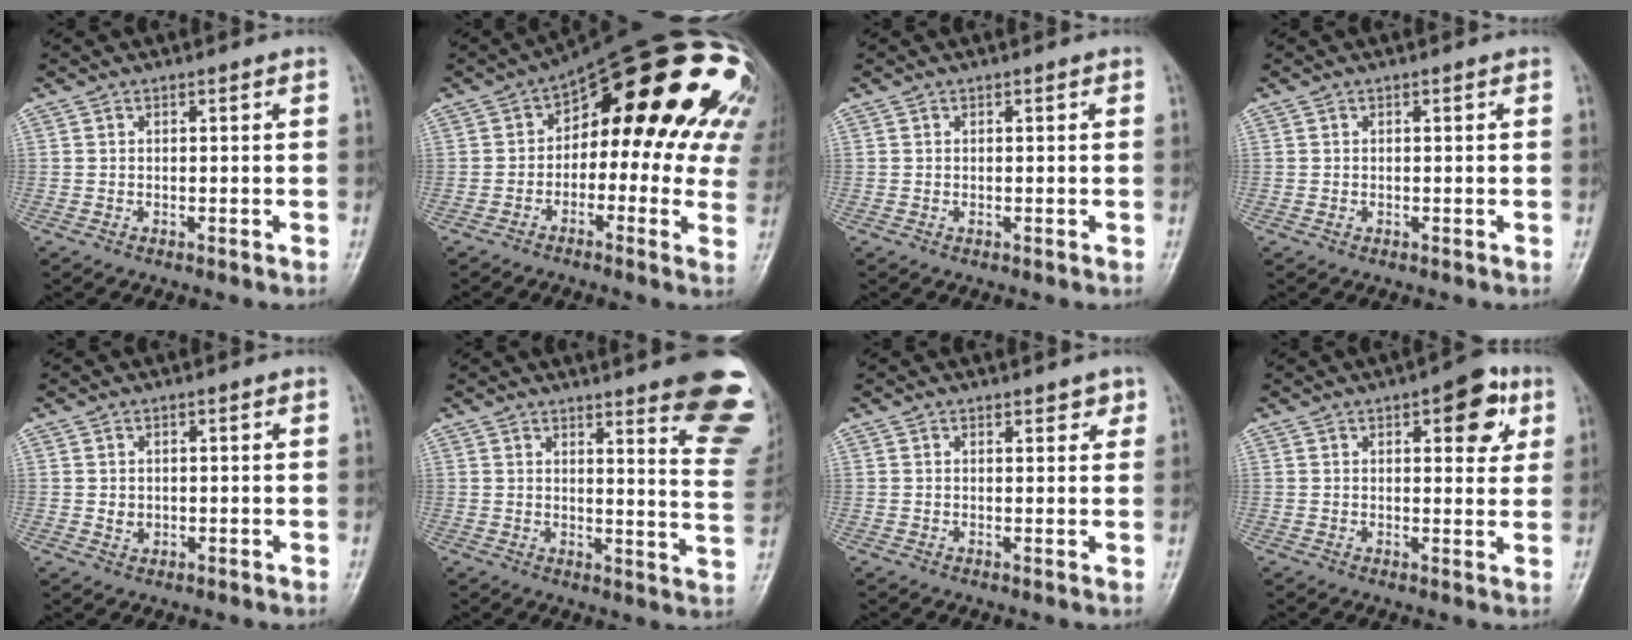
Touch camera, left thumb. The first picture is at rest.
{"total": 25.6, "force": [5.1, 12.7, 21.6], "torque": [-0.227, 0.051, 0.063]}
{"total": 0.7, "force": [0.0, 0.5, 0.5], "torque": [-0.006, 0.005, 0.001]}
{"total": 0.8, "force": [-0.1, 0.6, 0.5], "torque": [-0.005, 0.006, -0.003]}
{"total": 2.0, "force": [0.0, 1.7, 1.0], "torque": [-0.007, 0.003, 0.004]}
{"total": 18.1, "force": [12.2, 3.3, 13.0], "torque": [-0.133, -0.079, 0.134]}
{"total": 2.1, "force": [1.3, 1.2, 1.2], "torque": [0.002, -0.005, 0.014]}
{"total": 12.9, "force": [5.4, 5.5, 10.3], "torque": [-0.090, -0.010, 0.062]}